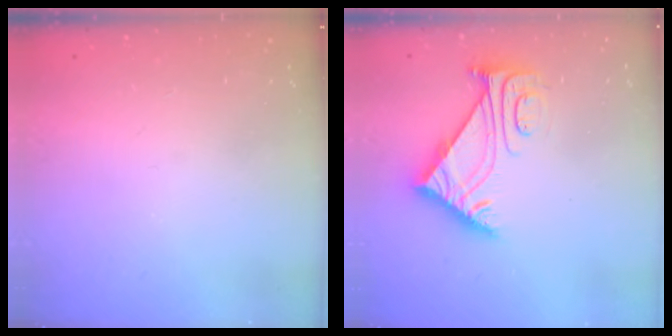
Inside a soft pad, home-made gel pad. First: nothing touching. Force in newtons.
{"total": 8.0, "press": 8.0, "slide": 0.6}